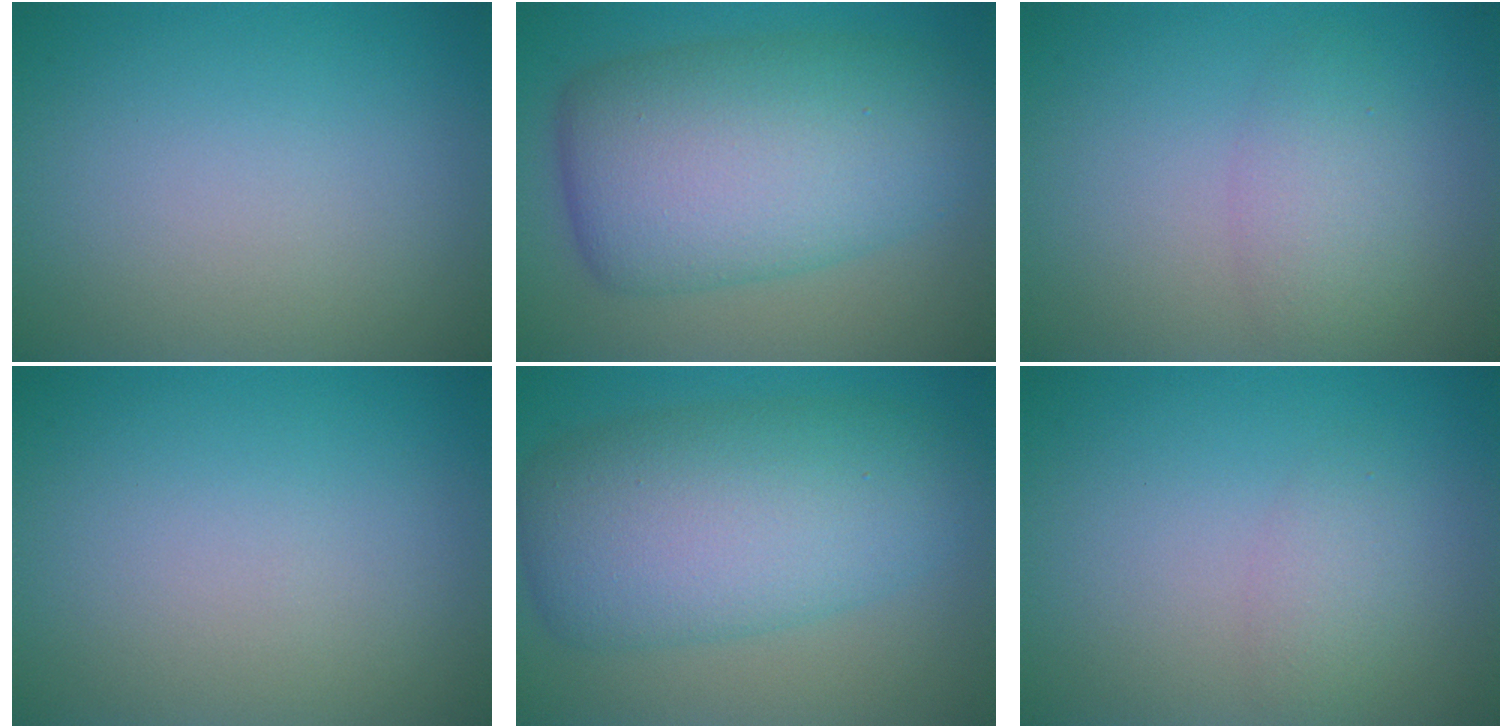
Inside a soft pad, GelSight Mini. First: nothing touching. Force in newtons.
{"total": 10.8, "press": 10.8, "slide": 0.1}
{"total": 2.7, "press": 2.7, "slide": 0.1}
{"total": 0.0}
{"total": 9.7, "press": 9.7, "slide": 0.2}
{"total": 1.6, "press": 1.6, "slide": 0.1}